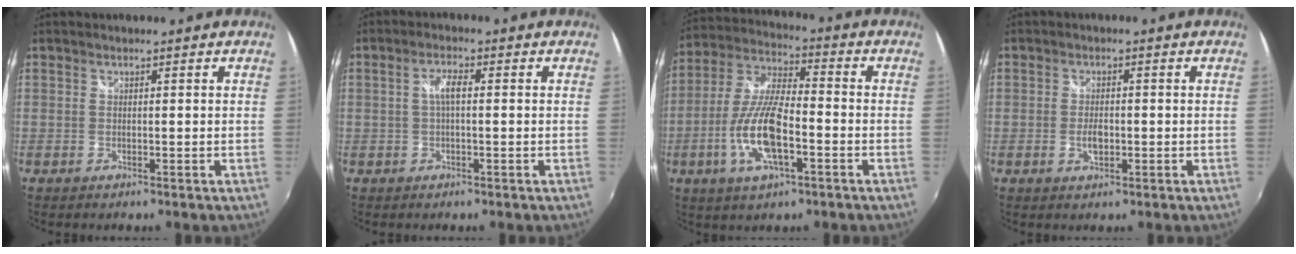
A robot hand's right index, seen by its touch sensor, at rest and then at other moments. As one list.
[{"total": 2.8, "force": [0.1, 0.8, 2.7], "torque": [-0.053, 0.006, 0.001]}, {"total": 13.6, "force": [-4.6, 4.3, 12.1], "torque": [-0.256, -0.006, -0.088]}, {"total": 2.9, "force": [-0.7, 1.6, 2.3], "torque": [-0.041, -0.003, -0.013]}]